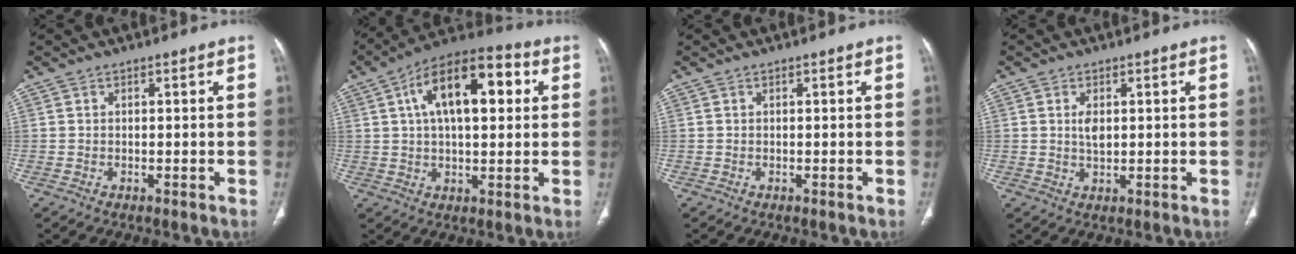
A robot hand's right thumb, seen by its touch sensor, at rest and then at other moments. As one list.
[{"total": 17.2, "force": [4.6, 8.2, 14.4], "torque": [-0.211, 0.024, 0.066]}, {"total": 0.0}, {"total": 3.6, "force": [0.8, 1.9, 2.9], "torque": [-0.052, -0.007, 0.017]}]